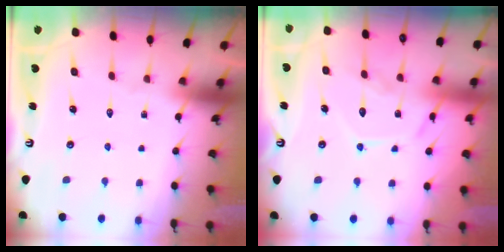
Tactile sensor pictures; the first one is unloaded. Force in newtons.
{"total": 12.3, "press": 12.3, "slide": 1.0}